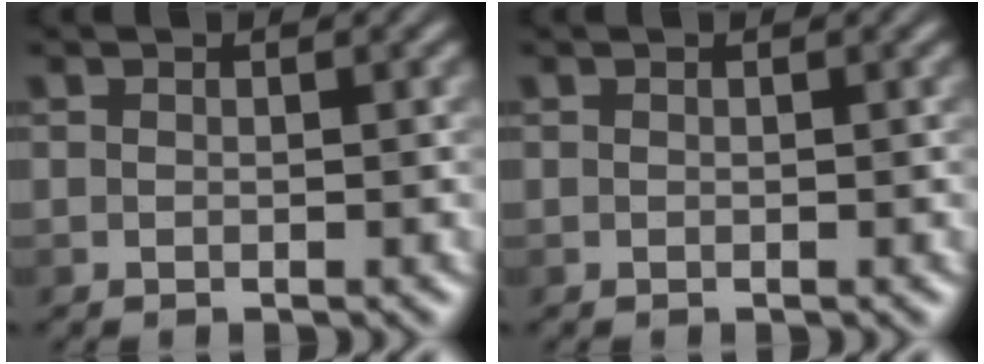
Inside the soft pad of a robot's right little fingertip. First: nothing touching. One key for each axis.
{"total": 0.0}